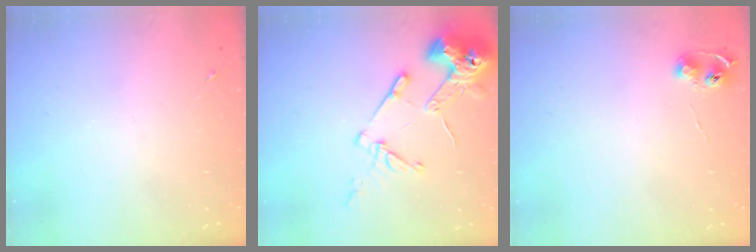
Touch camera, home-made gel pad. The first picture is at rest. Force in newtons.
{"total": 14.1, "press": 13.9, "slide": 2.0}
{"total": 6.4, "press": 6.4, "slide": 0.7}